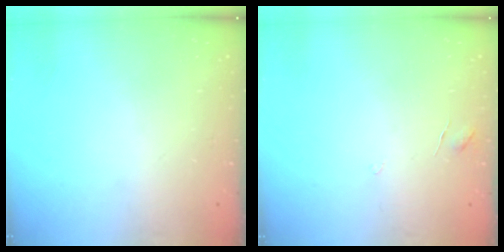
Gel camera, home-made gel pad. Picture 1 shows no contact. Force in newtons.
{"total": 2.9, "press": 2.9, "slide": 0.2}